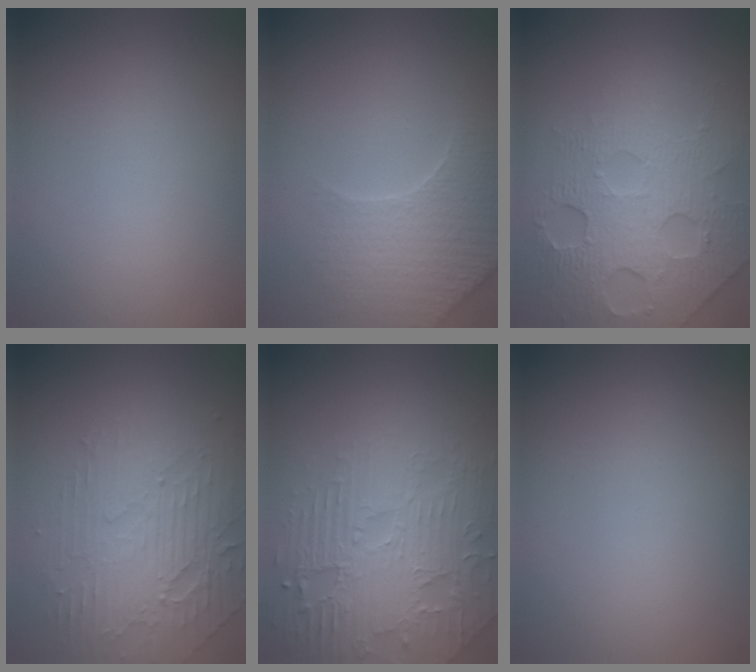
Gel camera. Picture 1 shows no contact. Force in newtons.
{"total": 4.4, "press": 4.2, "slide": 1.1}
{"total": 7.5, "press": 5.2, "slide": 5.4}
{"total": 4.4, "press": 3.9, "slide": 2.2}
{"total": 4.7, "press": 4.4, "slide": 1.6}
{"total": 0.0}